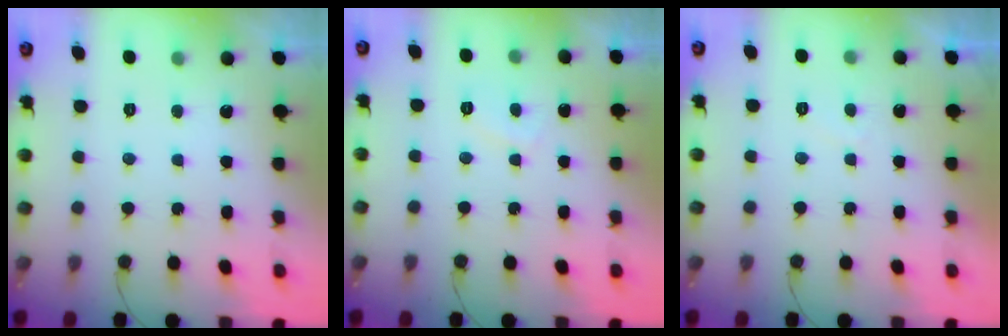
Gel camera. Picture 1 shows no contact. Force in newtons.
{"total": 2.2, "press": 2.0, "slide": 0.8}
{"total": 1.3, "press": 1.1, "slide": 0.6}